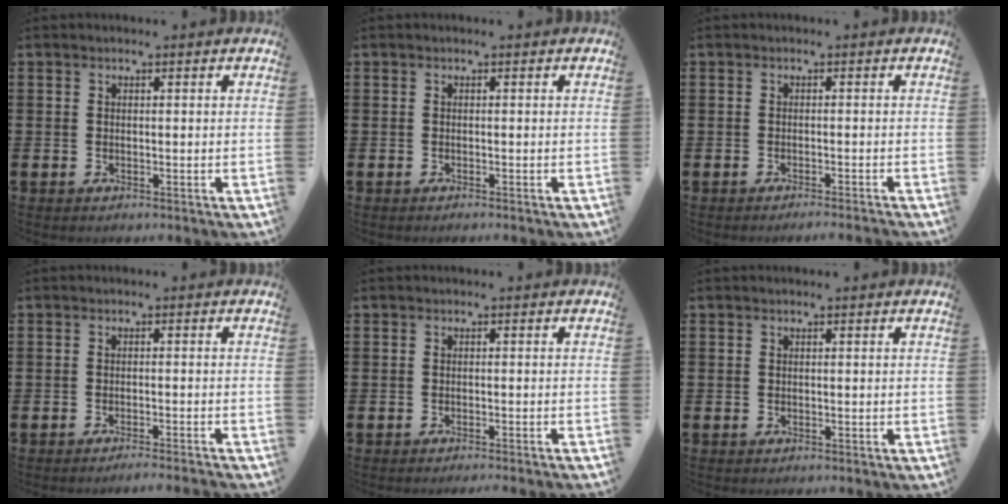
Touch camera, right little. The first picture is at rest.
{"total": 0.0}
{"total": 0.8, "force": [-0.8, -0.2, 0.2], "torque": [-0.001, 0.000, -0.016]}
{"total": 1.2, "force": [-1.1, -0.3, 0.3], "torque": [-0.003, 0.001, -0.022]}
{"total": 0.7, "force": [-0.7, -0.3, 0.1], "torque": [0.000, 0.000, -0.014]}
{"total": 0.0}